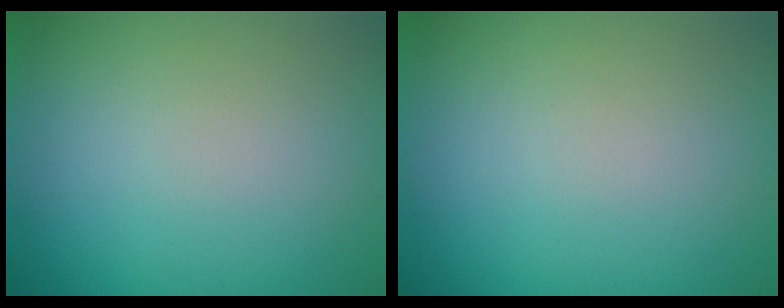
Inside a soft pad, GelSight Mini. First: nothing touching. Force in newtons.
{"total": 0.0}